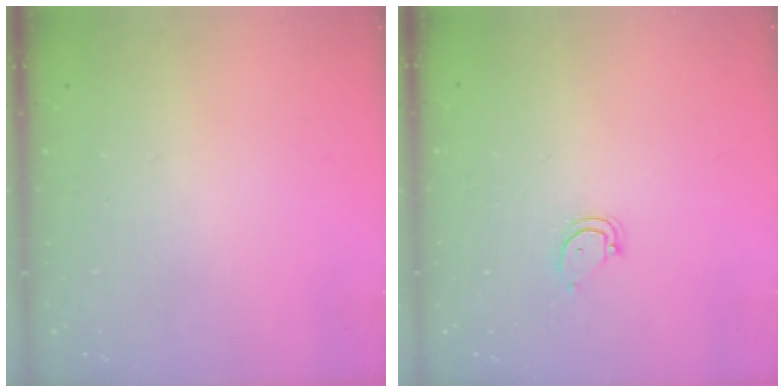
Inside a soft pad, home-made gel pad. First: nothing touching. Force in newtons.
{"total": 3.5, "press": 3.5, "slide": 0.4}